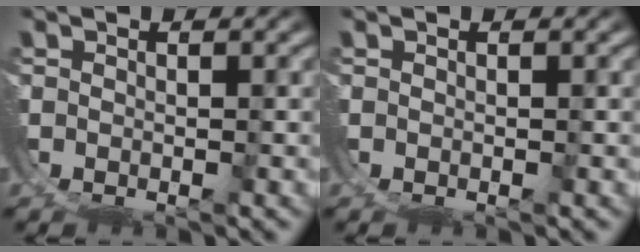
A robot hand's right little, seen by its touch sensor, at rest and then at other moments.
{"total": 0.0}